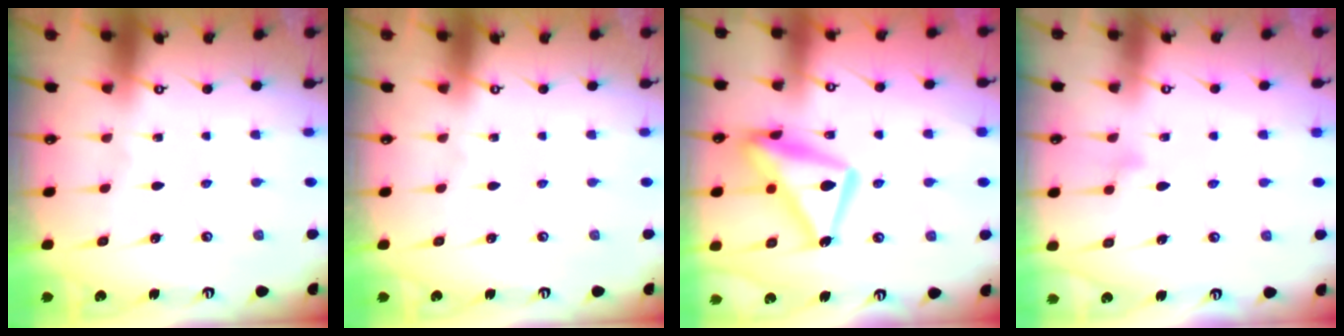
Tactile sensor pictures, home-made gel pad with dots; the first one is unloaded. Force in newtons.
{"total": 0.0}
{"total": 16.3, "press": 16.2, "slide": 1.5}
{"total": 10.3, "press": 10.3, "slide": 0.5}